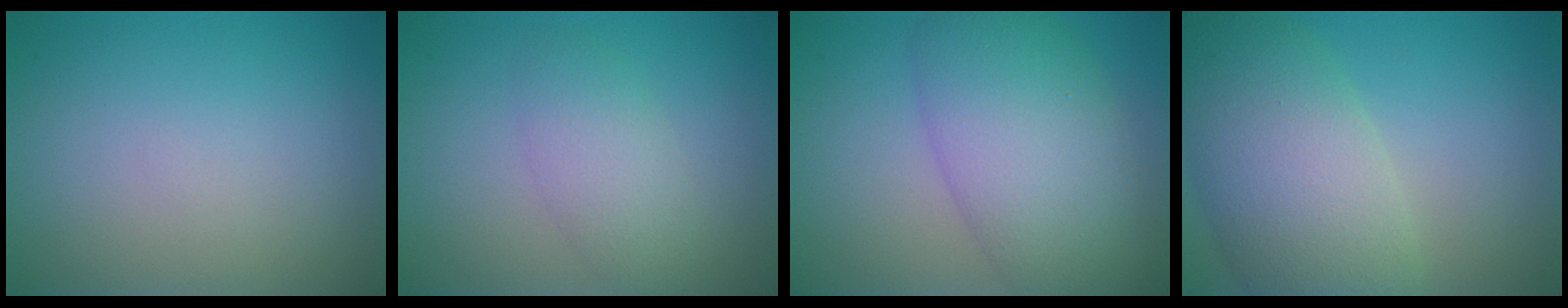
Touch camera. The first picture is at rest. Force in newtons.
{"total": 3.0, "press": 3.0, "slide": 0.2}
{"total": 8.5, "press": 8.5, "slide": 0.5}
{"total": 8.9, "press": 8.9, "slide": 0.3}